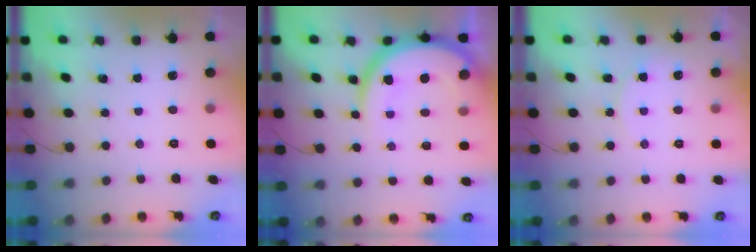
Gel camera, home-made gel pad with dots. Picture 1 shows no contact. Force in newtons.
{"total": 15.6, "press": 15.5, "slide": 1.7}
{"total": 6.6, "press": 6.6, "slide": 0.4}